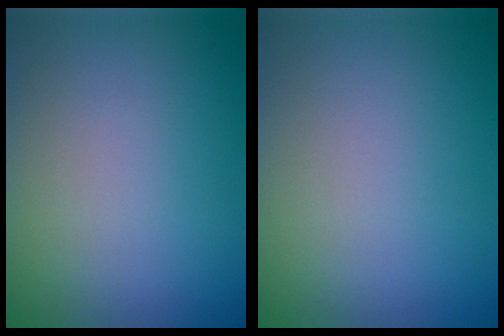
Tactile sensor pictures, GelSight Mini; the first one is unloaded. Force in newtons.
{"total": 0.0}